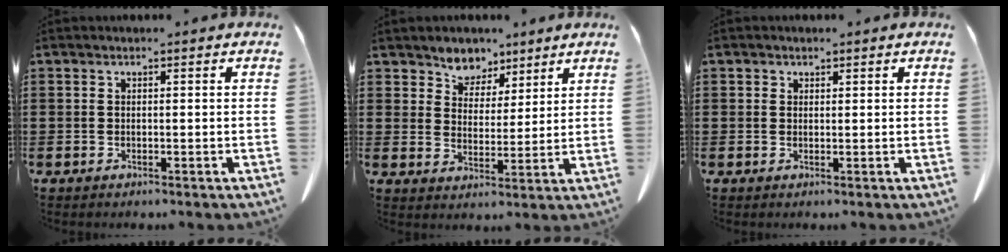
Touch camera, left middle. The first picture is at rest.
{"total": 5.3, "force": [4.4, 2.9, -0.4], "torque": [-0.026, -0.021, 0.079]}
{"total": 0.8, "force": [0.6, 0.5, 0.0], "torque": [-0.004, -0.001, 0.014]}